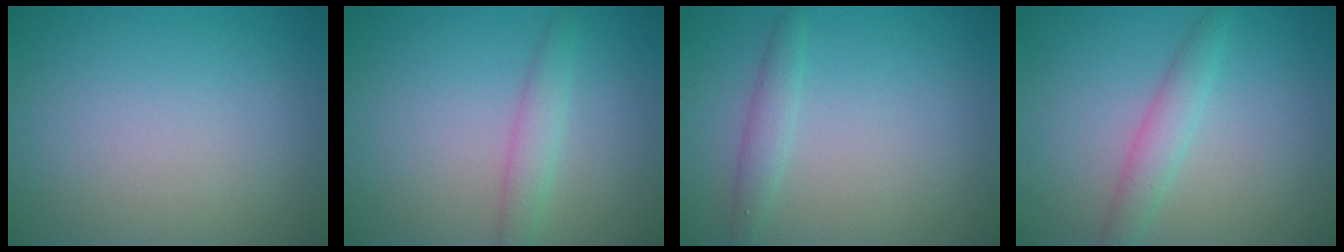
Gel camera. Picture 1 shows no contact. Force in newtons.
{"total": 2.2, "press": 2.2, "slide": 0.1}
{"total": 1.6, "press": 1.6, "slide": 0.0}
{"total": 2.3, "press": 2.3, "slide": 0.1}